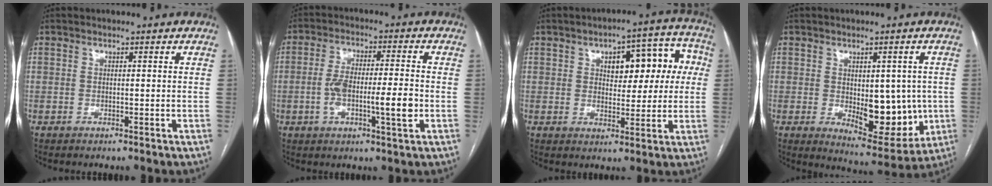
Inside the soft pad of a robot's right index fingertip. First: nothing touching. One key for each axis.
{"total": 9.2, "fx": -1.9, "fy": 1.5, "fz": 8.9, "tx": -0.163, "ty": 0.010, "tz": -0.030}
{"total": 10.9, "fx": 2.4, "fy": 5.3, "fz": 9.2, "tx": -0.104, "ty": 0.042, "tz": 0.034}
{"total": 10.8, "fx": -0.9, "fy": 5.3, "fz": 9.4, "tx": -0.113, "ty": -0.005, "tz": 0.008}